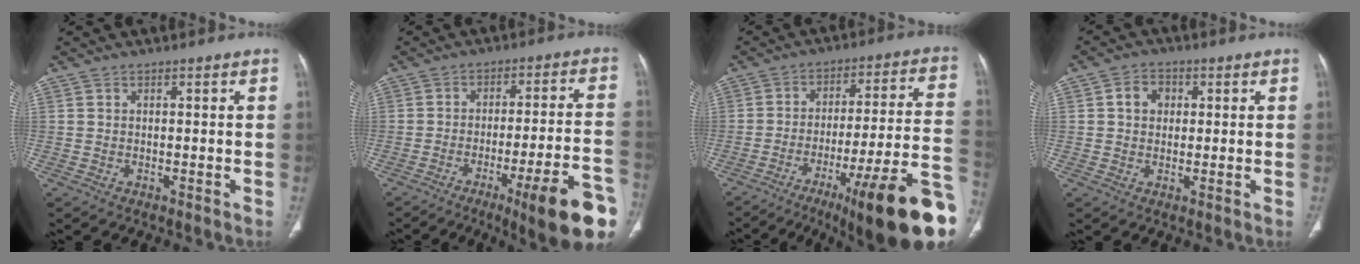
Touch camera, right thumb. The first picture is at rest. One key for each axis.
{"total": 17.5, "fx": -9.1, "fy": 2.4, "fz": 14.8, "tx": -0.156, "ty": 0.044, "tz": -0.125}
{"total": 25.2, "fx": -13.0, "fy": 3.5, "fz": 21.3, "tx": -0.228, "ty": 0.059, "tz": -0.190}
{"total": 4.3, "fx": 0.9, "fy": 3.6, "fz": 2.3, "tx": -0.016, "ty": 0.008, "tz": 0.010}